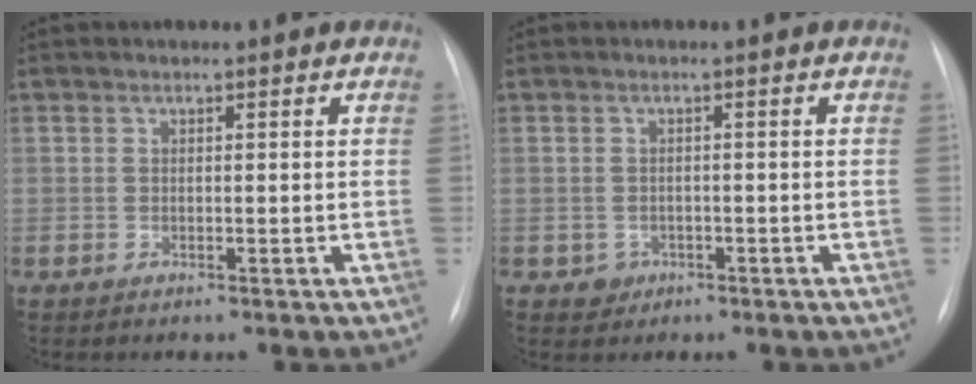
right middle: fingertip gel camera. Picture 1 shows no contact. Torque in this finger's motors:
{"motor_torque": [-0.15, -0.37, -0.01, -0.01]}